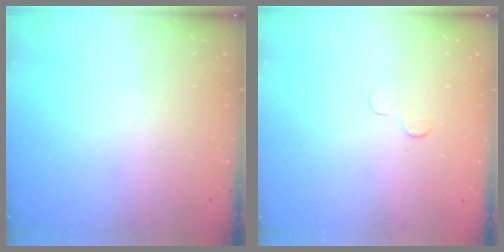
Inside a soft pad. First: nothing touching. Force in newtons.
{"total": 3.0, "press": 2.9, "slide": 0.3}